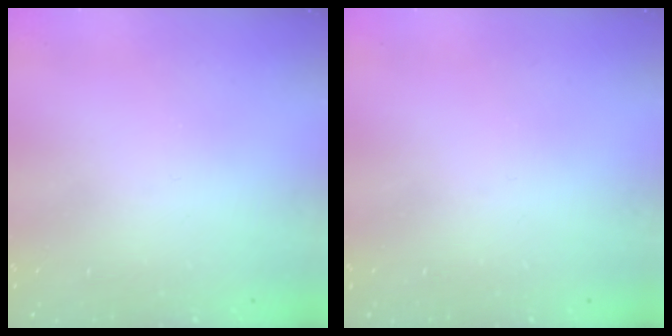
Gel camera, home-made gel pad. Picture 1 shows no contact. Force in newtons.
{"total": 0.0}